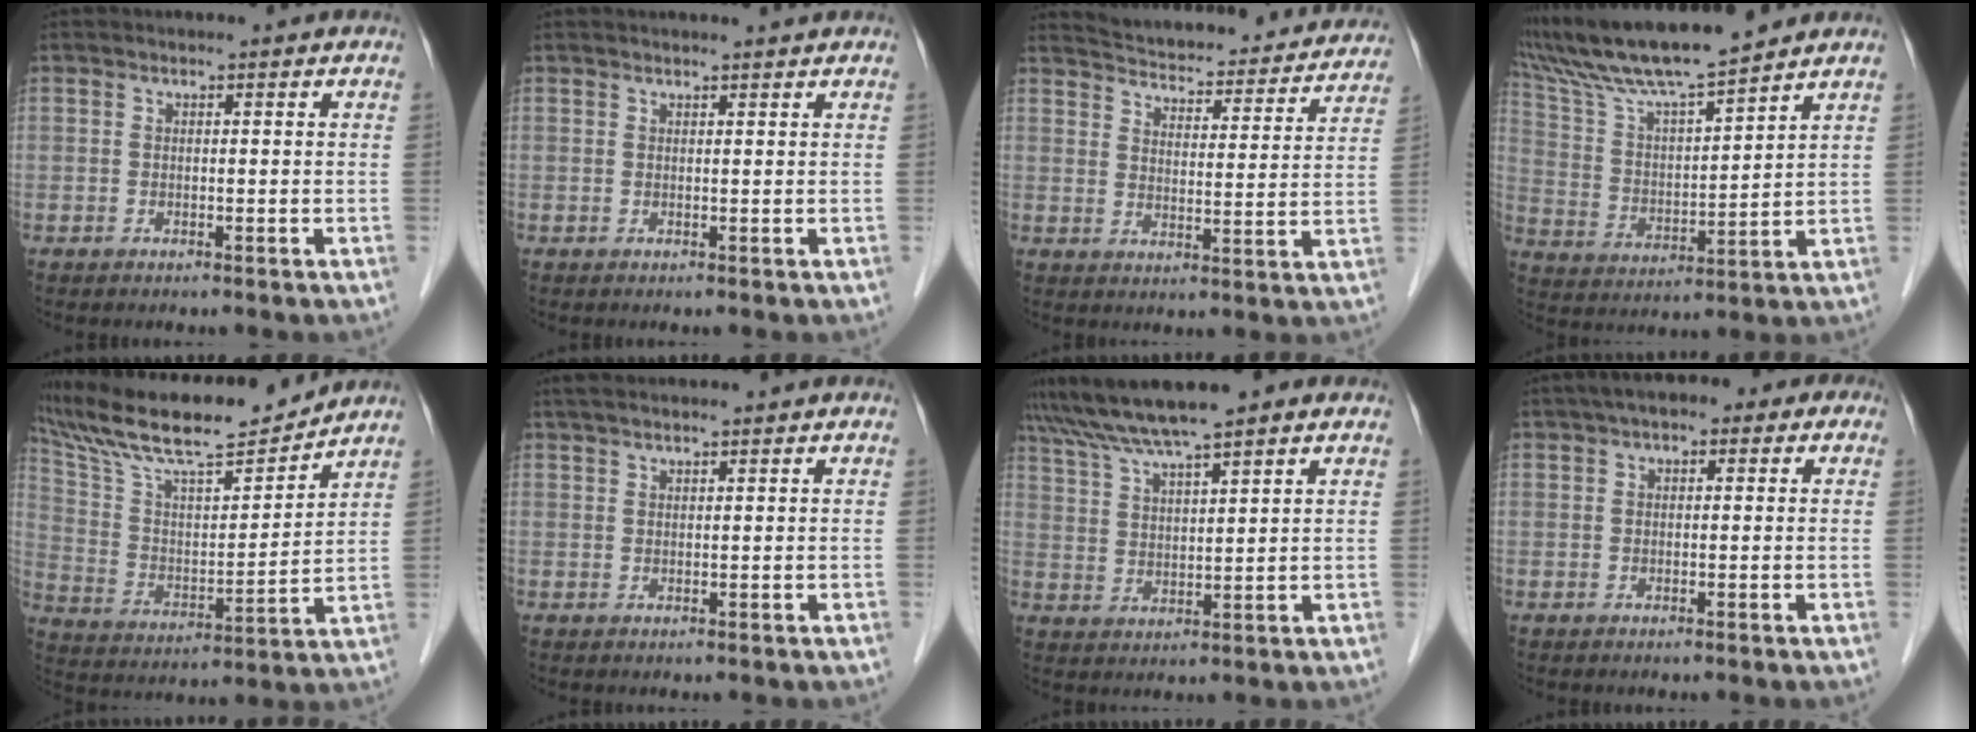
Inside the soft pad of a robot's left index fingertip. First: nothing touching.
{"total": 2.4, "force": [2.3, -0.3, 0.7], "torque": [-0.012, 0.010, 0.029]}
{"total": 22.7, "force": [21.3, 4.8, 6.1], "torque": [-0.091, -0.021, 0.264]}
{"total": 14.6, "force": [13.0, 0.3, 6.6], "torque": [-0.133, 0.015, 0.240]}
{"total": 18.8, "force": [16.7, 2.0, 8.5], "torque": [-0.167, 0.015, 0.295]}
{"total": 3.4, "force": [2.9, 0.1, 1.8], "torque": [-0.028, 0.026, 0.052]}
{"total": 9.5, "force": [7.8, 0.4, 5.5], "torque": [-0.099, 0.038, 0.135]}
{"total": 5.6, "force": [2.6, 2.8, 4.1], "torque": [-0.062, 0.041, 0.029]}